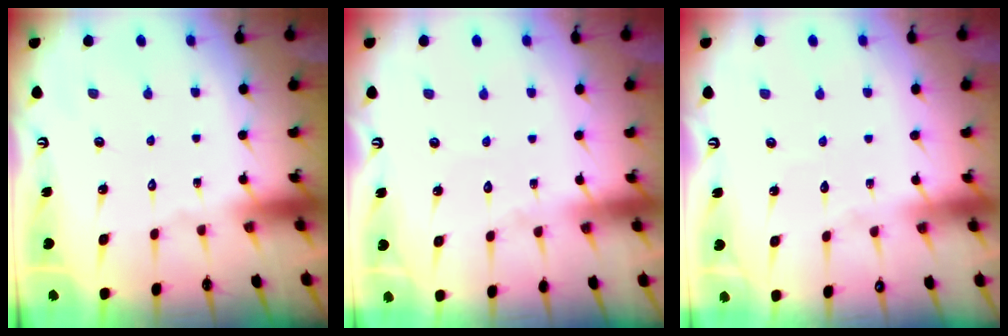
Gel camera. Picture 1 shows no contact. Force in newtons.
{"total": 2.3, "press": 2.3, "slide": 0.2}
{"total": 2.5, "press": 2.5, "slide": 0.3}